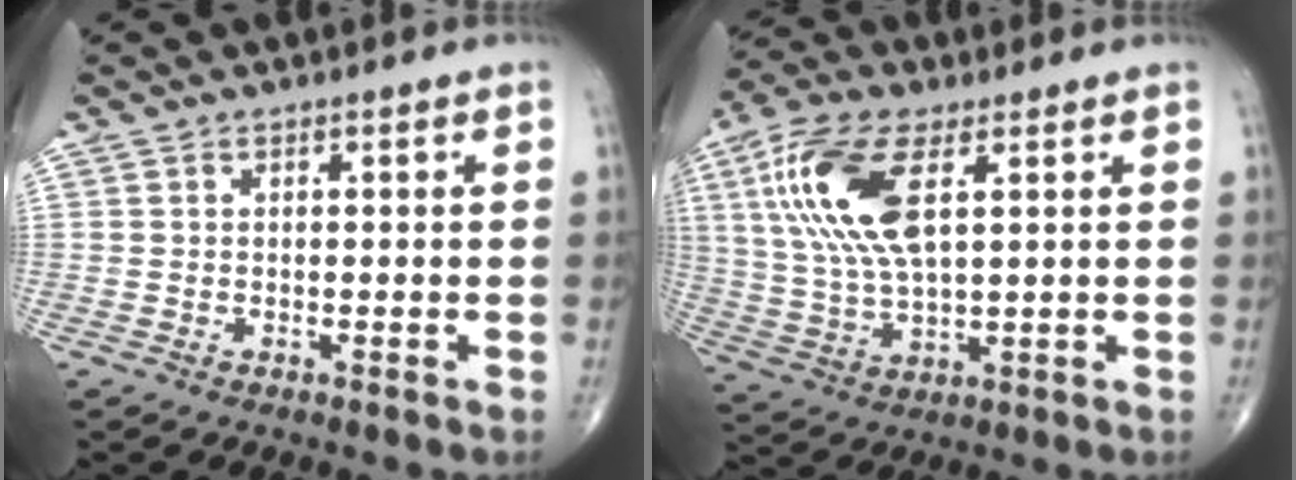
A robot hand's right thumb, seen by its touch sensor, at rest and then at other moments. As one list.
[{"total": 15.6, "force": [4.9, 6.6, 13.2], "torque": [-0.284, -0.002, 0.096]}]